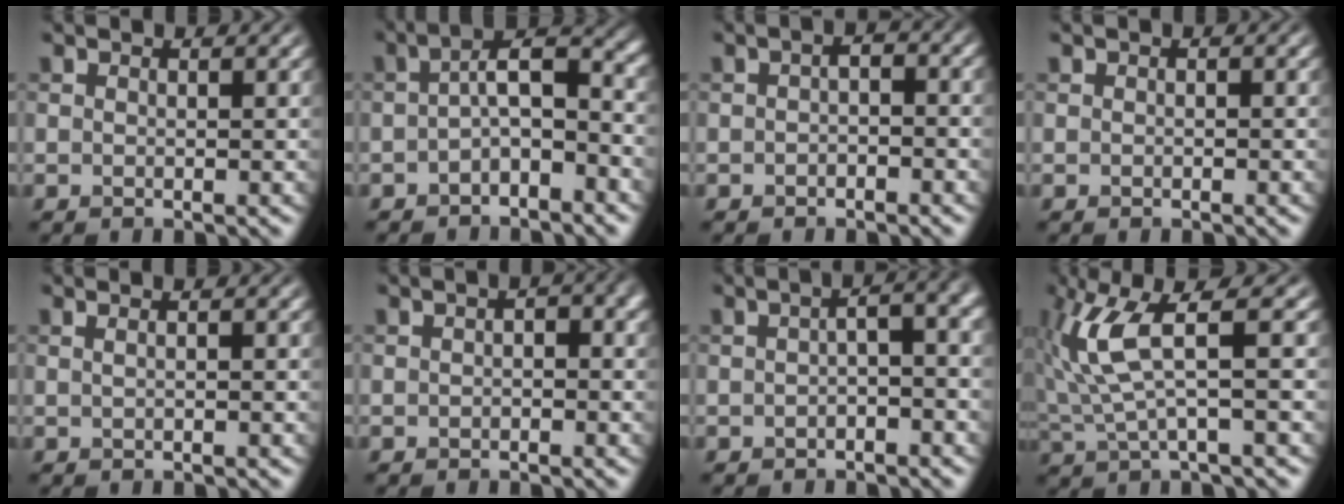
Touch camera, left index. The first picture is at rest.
{"total": 4.5, "force": [-1.6, 1.6, 3.9], "torque": [-0.069, 0.017, -0.035]}
{"total": 1.6, "force": [-0.6, 0.8, 1.2], "torque": [-0.023, 0.006, -0.014]}
{"total": 0.0}
{"total": 1.2, "force": [0.3, 0.6, 1.0], "torque": [-0.007, 0.000, -0.010]}
{"total": 2.2, "force": [0.0, 1.1, 1.9], "torque": [-0.025, 0.010, -0.005]}
{"total": 4.1, "force": [-0.5, 1.3, 3.8], "torque": [-0.046, 0.012, -0.009]}
{"total": 5.7, "force": [1.1, 1.1, 5.5], "torque": [-0.136, 0.006, 0.023]}